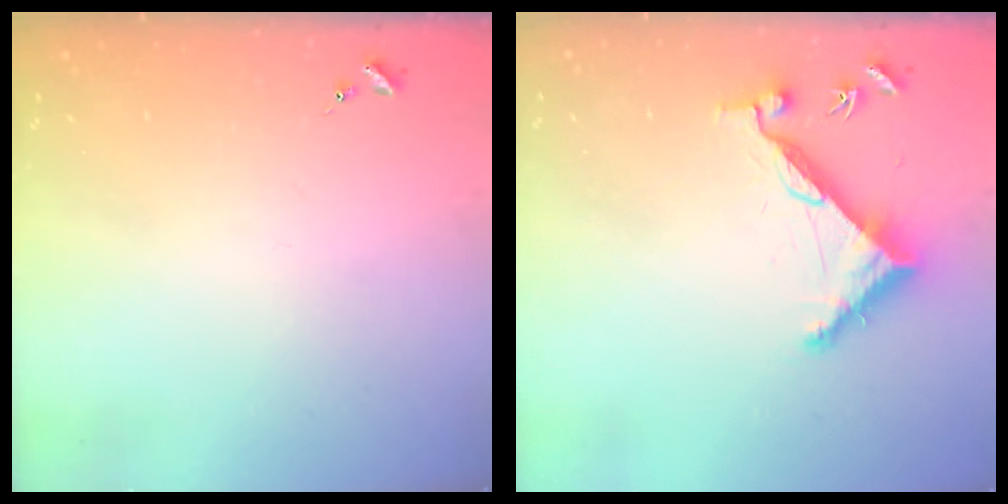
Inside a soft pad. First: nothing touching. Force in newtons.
{"total": 6.9, "press": 6.9, "slide": 0.3}